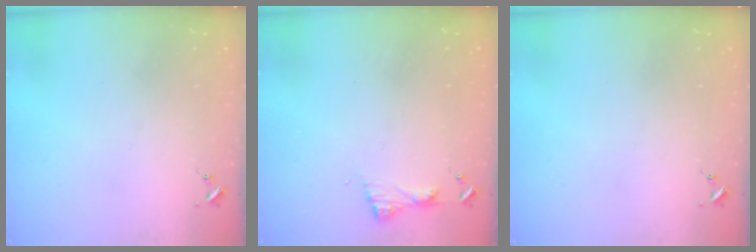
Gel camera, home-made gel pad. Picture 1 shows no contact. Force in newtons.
{"total": 5.6, "press": 5.5, "slide": 0.7}
{"total": 0.0}